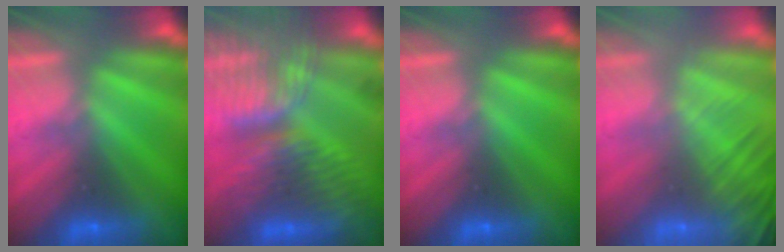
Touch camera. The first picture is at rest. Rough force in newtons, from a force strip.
{"total": 6.8}
{"total": 0.0}
{"total": 5.5}